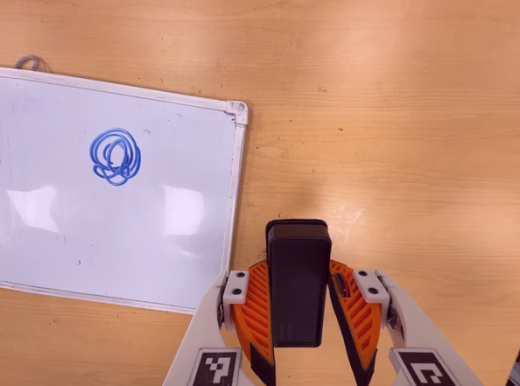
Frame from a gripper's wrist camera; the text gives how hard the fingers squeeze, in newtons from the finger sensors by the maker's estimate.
{"total": 3.9, "left": 3.1, "right": 4.7}